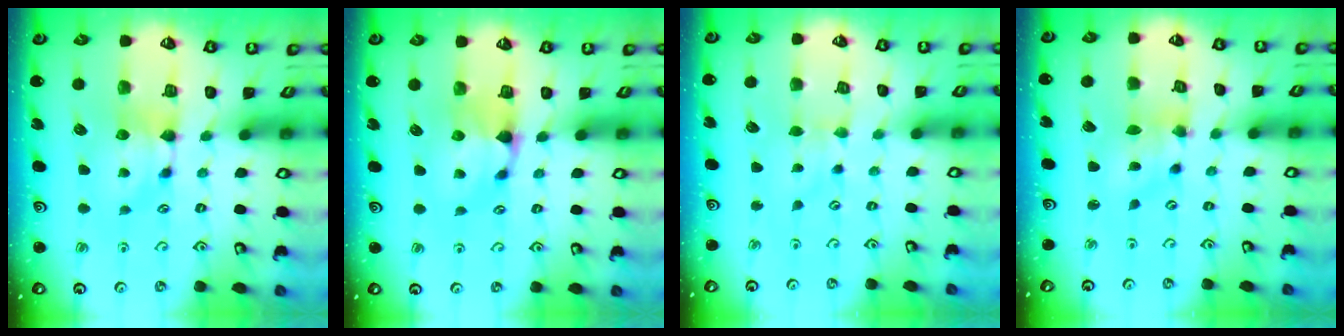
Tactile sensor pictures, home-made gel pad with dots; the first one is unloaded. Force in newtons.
{"total": 1.2, "press": 0.8, "slide": 0.9}
{"total": 0.6, "press": 0.4, "slide": 0.4}
{"total": 2.8, "press": 2.4, "slide": 1.5}